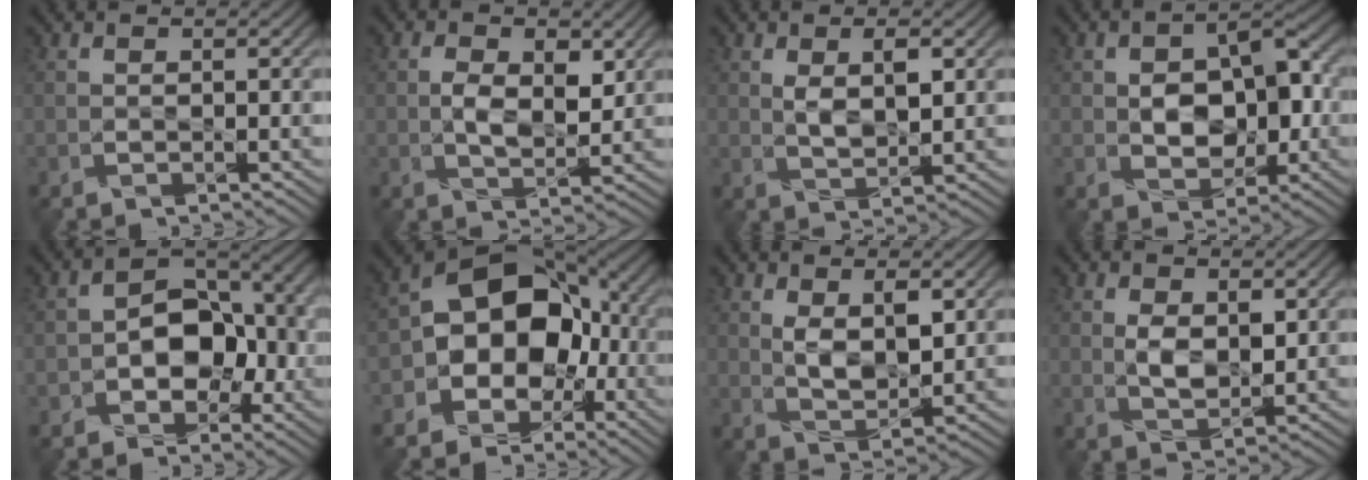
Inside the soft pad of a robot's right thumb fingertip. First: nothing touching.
{"total": 5.1, "force": [0.8, 2.9, 4.2], "torque": [-0.081, -0.008, 0.017]}
{"total": 4.0, "force": [1.1, 2.0, 3.3], "torque": [-0.068, -0.005, 0.024]}
{"total": 7.7, "force": [-0.4, 5.1, 5.8], "torque": [-0.088, 0.004, -0.011]}
{"total": 7.3, "force": [-1.6, 5.2, 4.9], "torque": [-0.069, 0.006, -0.036]}
{"total": 11.4, "force": [-1.9, 8.6, 7.2], "torque": [-0.115, -0.002, -0.058]}
{"total": 5.0, "force": [1.6, 2.6, 3.9], "torque": [-0.082, -0.008, 0.034]}
{"total": 4.3, "force": [0.8, 2.5, 3.4], "torque": [-0.073, -0.007, 0.018]}